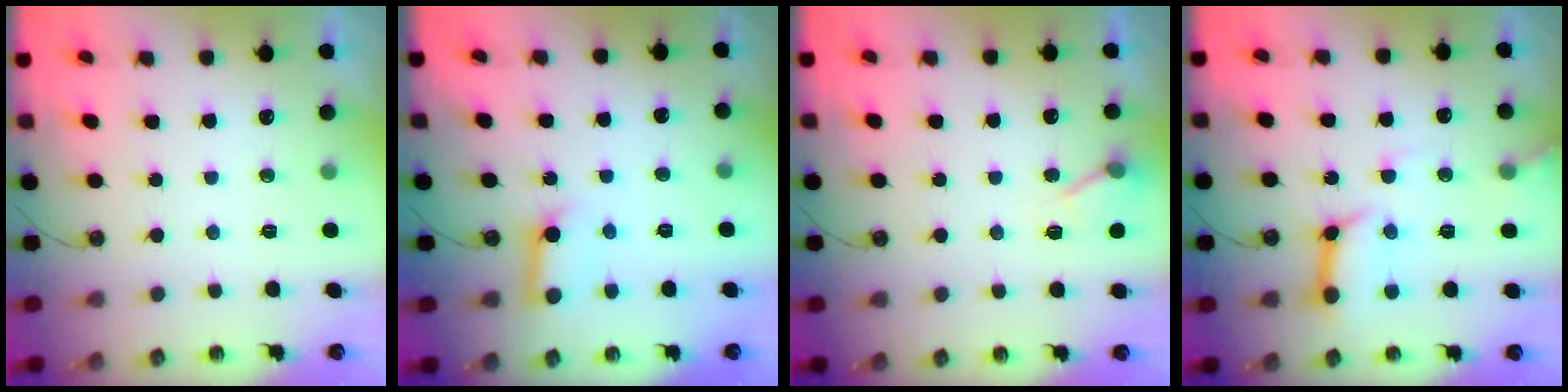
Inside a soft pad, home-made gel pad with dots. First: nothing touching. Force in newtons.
{"total": 7.9, "press": 7.9, "slide": 0.9}
{"total": 6.1, "press": 6.0, "slide": 0.9}
{"total": 11.7, "press": 11.6, "slide": 1.3}